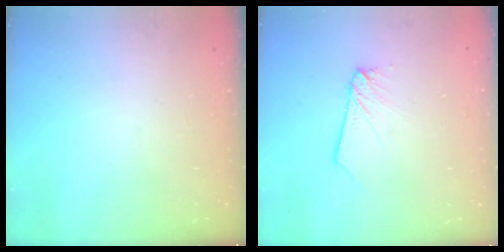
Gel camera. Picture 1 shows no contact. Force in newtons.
{"total": 2.0, "press": 2.0, "slide": 0.2}